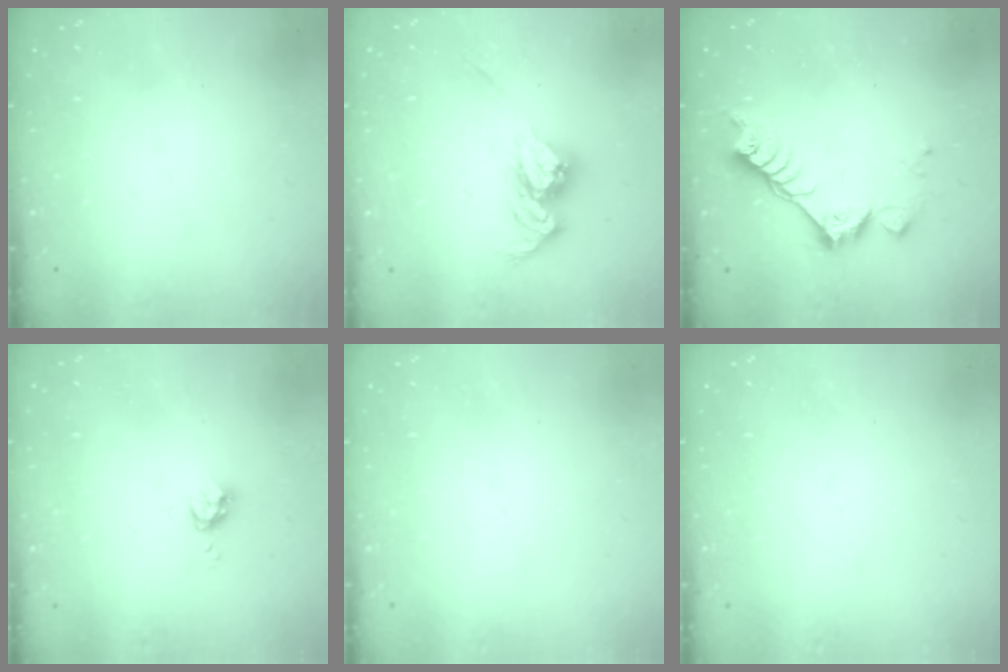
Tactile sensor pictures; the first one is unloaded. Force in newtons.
{"total": 11.8, "press": 11.8, "slide": 0.5}
{"total": 8.3, "press": 8.2, "slide": 0.7}
{"total": 4.2, "press": 4.1, "slide": 0.4}
{"total": 0.0}
{"total": 0.0}